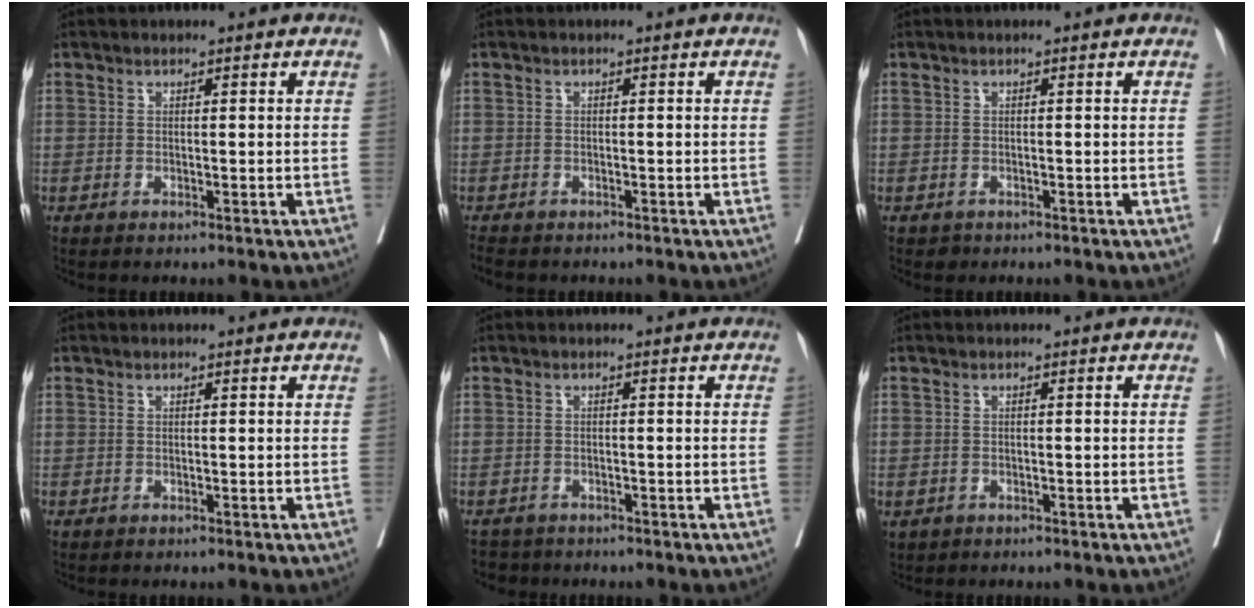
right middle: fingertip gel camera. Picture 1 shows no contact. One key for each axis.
{"total": 2.8, "fx": -2.4, "fy": 0.9, "fz": 1.1, "tx": -0.022, "ty": -0.008, "tz": -0.035}
{"total": 0.7, "fx": -0.5, "fy": 0.6, "fz": 0.0, "tx": -0.003, "ty": 0.002, "tz": -0.006}
{"total": 0.0}
{"total": 2.5, "fx": -2.1, "fy": 1.1, "fz": -0.4, "tx": 0.000, "ty": -0.001, "tz": -0.037}
{"total": 1.4, "fx": -0.6, "fy": 1.1, "fz": 0.6, "tx": -0.015, "ty": 0.000, "tz": -0.002}